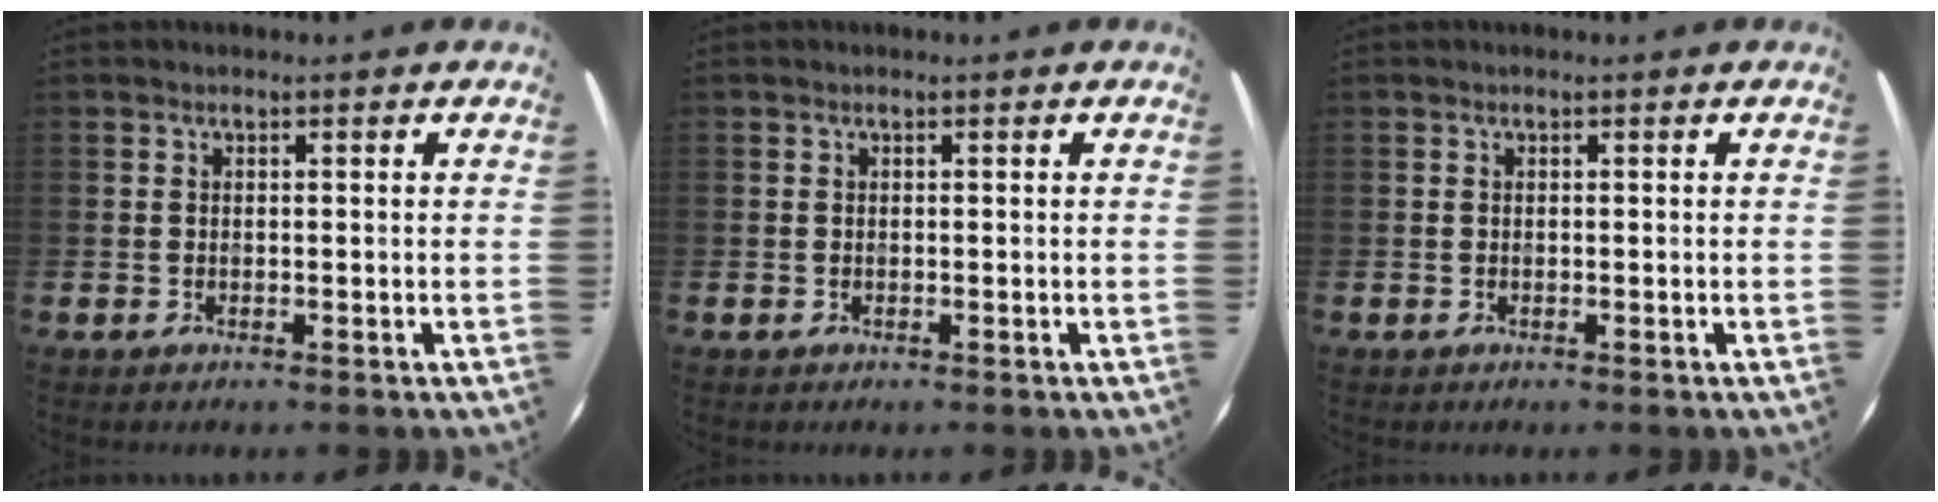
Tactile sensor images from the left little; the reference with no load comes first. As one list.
[{"total": 0.0}, {"total": 0.0}]